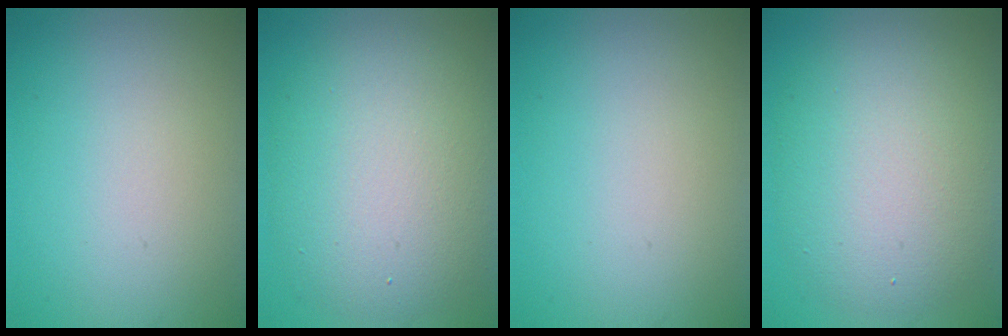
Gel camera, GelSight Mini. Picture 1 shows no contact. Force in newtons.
{"total": 9.4, "press": 9.4, "slide": 0.5}
{"total": 0.0}
{"total": 8.9, "press": 8.9, "slide": 0.3}